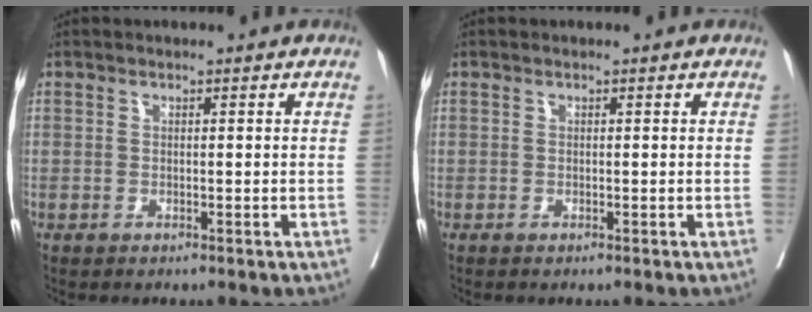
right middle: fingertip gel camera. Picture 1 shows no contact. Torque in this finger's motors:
{"motor_torque": [0.06, -0.12, 0.02, 0.00]}